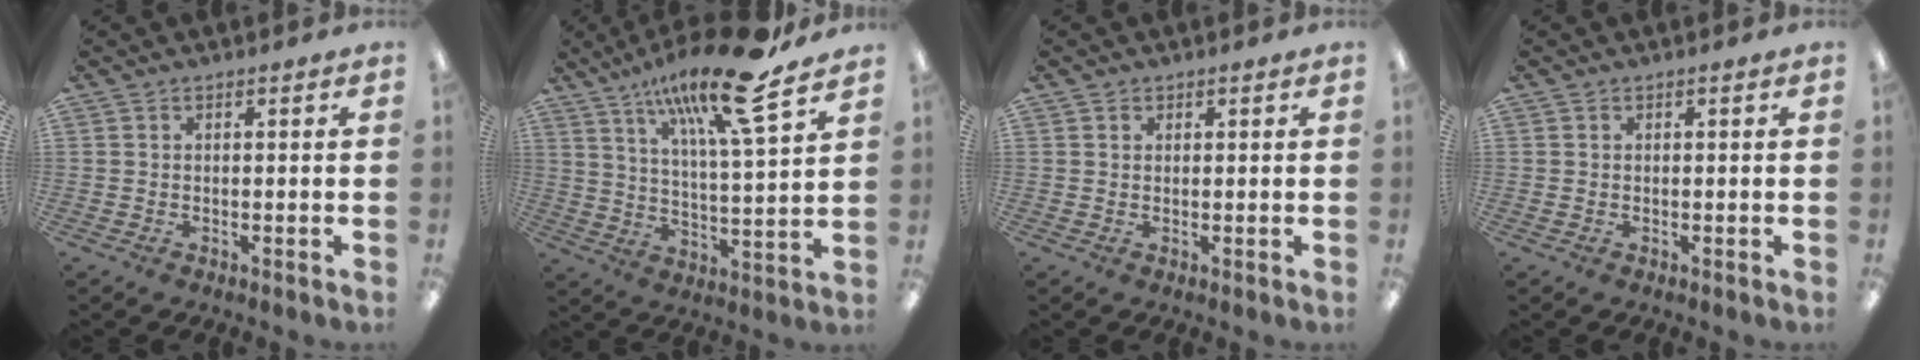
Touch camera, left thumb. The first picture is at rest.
{"total": 20.0, "force": [13.2, 4.1, 14.4], "torque": [-0.244, -0.063, 0.208]}
{"total": 0.8, "force": [0.5, 0.6, 0.2], "torque": [-0.003, 0.003, 0.009]}
{"total": 0.0}